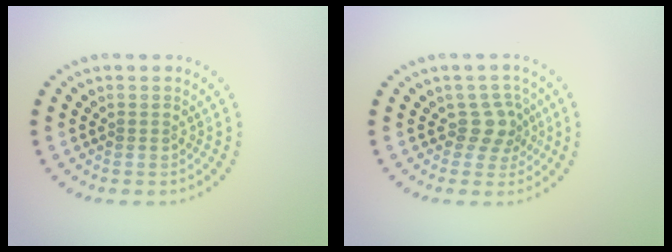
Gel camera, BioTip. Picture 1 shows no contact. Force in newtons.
{"total": 2.4, "press": 1.8, "slide": 1.6}